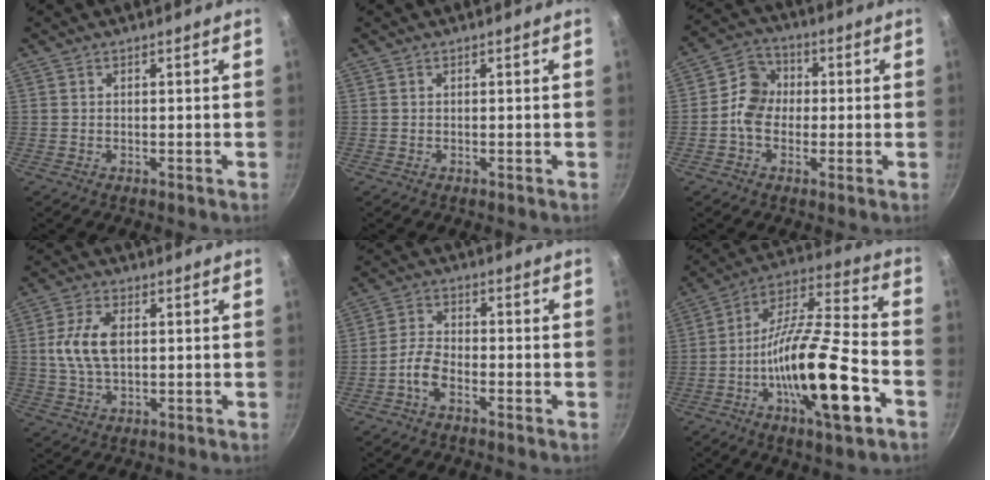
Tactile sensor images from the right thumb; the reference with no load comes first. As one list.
[{"total": 0.0}, {"total": 8.2, "force": [-0.4, 6.8, 4.5], "torque": [-0.047, 0.022, -0.026]}, {"total": 9.0, "force": [1.2, 5.1, 7.3], "torque": [-0.139, 0.005, 0.020]}, {"total": 4.7, "force": [-2.6, 2.3, 3.1], "torque": [-0.068, 0.024, -0.060]}, {"total": 22.1, "force": [-7.7, 6.0, 19.8], "torque": [-0.325, 0.038, -0.142]}]